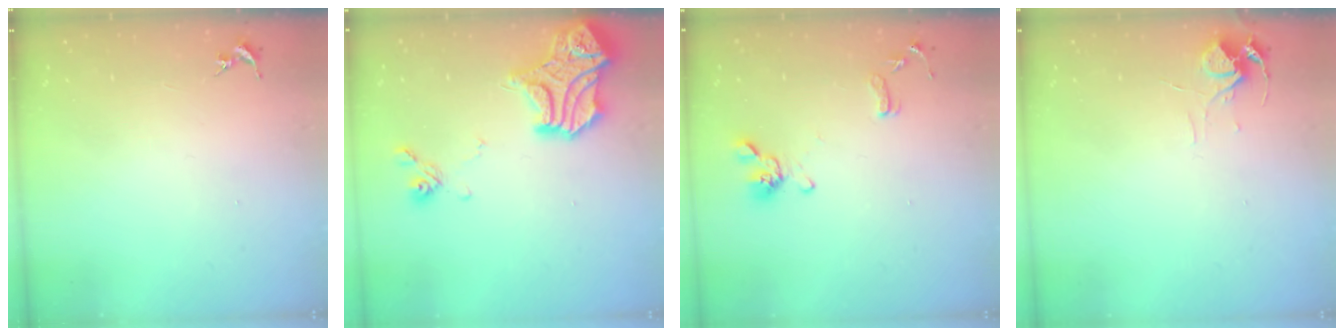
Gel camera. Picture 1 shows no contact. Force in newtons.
{"total": 17.9, "press": 17.9, "slide": 0.7}
{"total": 11.5, "press": 11.3, "slide": 1.8}
{"total": 7.1, "press": 7.1, "slide": 0.5}